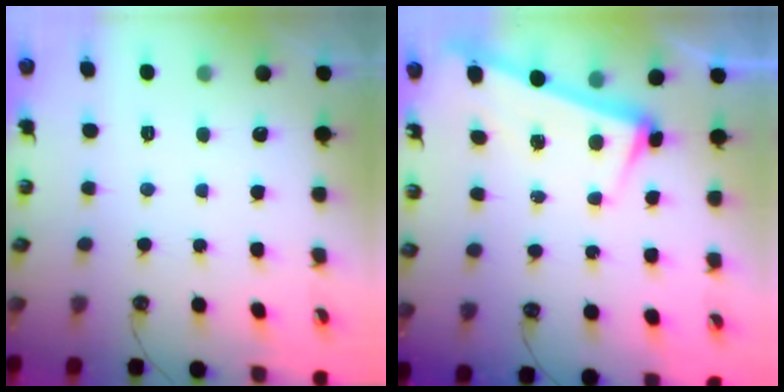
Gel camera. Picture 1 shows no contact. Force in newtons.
{"total": 3.4, "press": 3.2, "slide": 1.1}